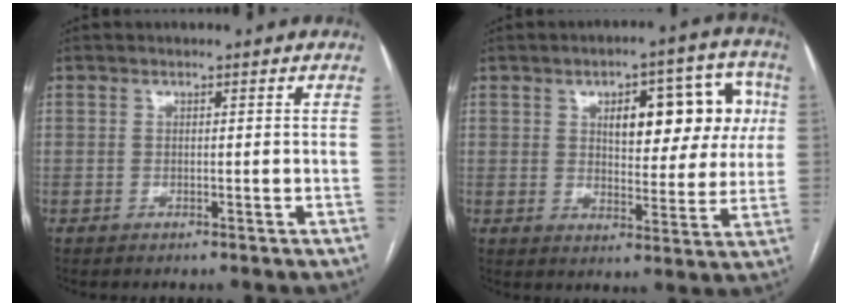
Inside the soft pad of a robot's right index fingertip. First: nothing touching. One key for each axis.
{"total": 13.2, "fx": 3.8, "fy": 5.7, "fz": 11.3, "tx": -0.134, "ty": 0.036, "tz": 0.054}